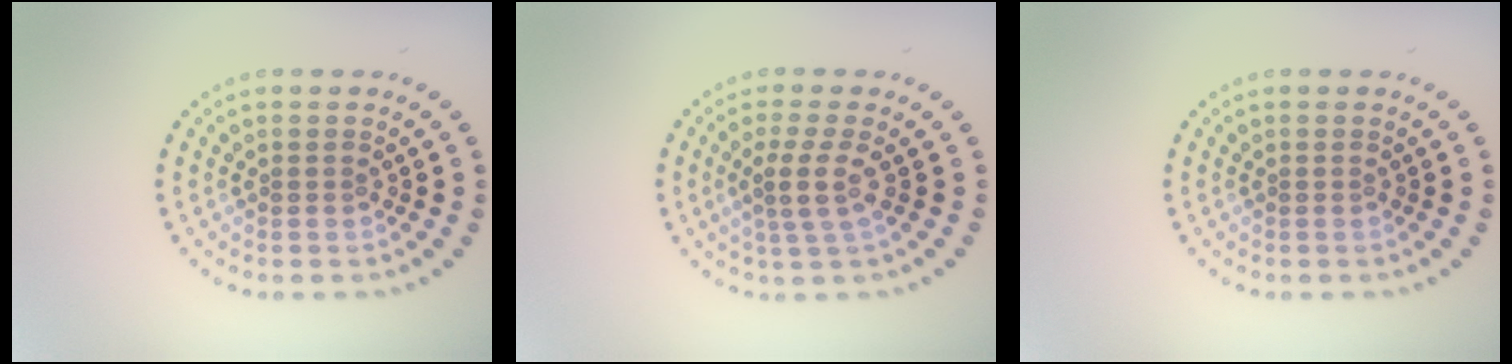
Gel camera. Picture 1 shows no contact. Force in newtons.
{"total": 2.6, "press": 2.0, "slide": 1.8}
{"total": 0.0}